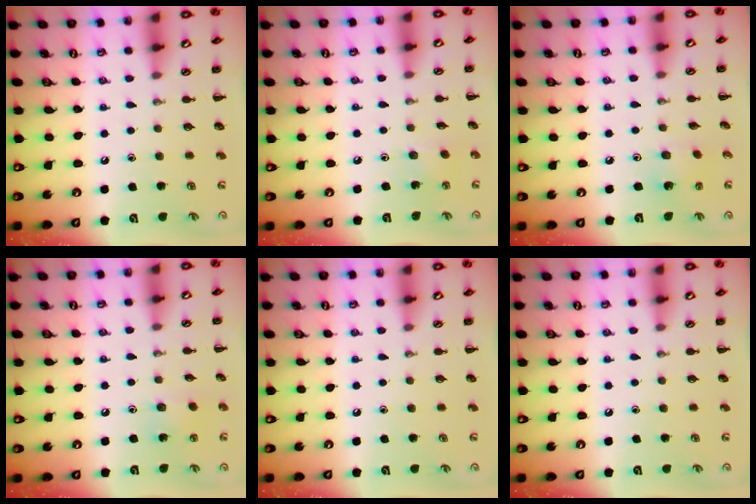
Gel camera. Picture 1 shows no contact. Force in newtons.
{"total": 2.4, "press": 2.3, "slide": 0.8}
{"total": 2.4, "press": 2.2, "slide": 0.8}
{"total": 4.9, "press": 4.7, "slide": 1.2}
{"total": 0.0}
{"total": 0.0}